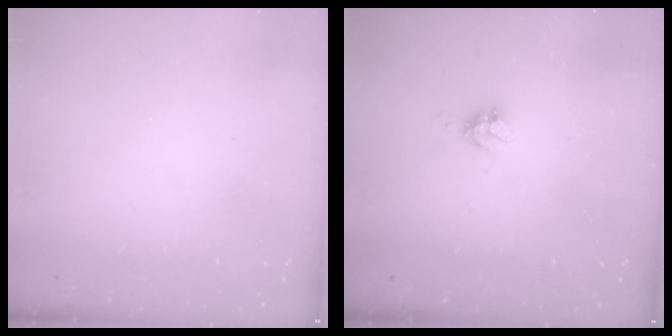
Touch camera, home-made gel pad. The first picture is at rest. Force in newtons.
{"total": 4.1, "press": 4.1, "slide": 0.1}